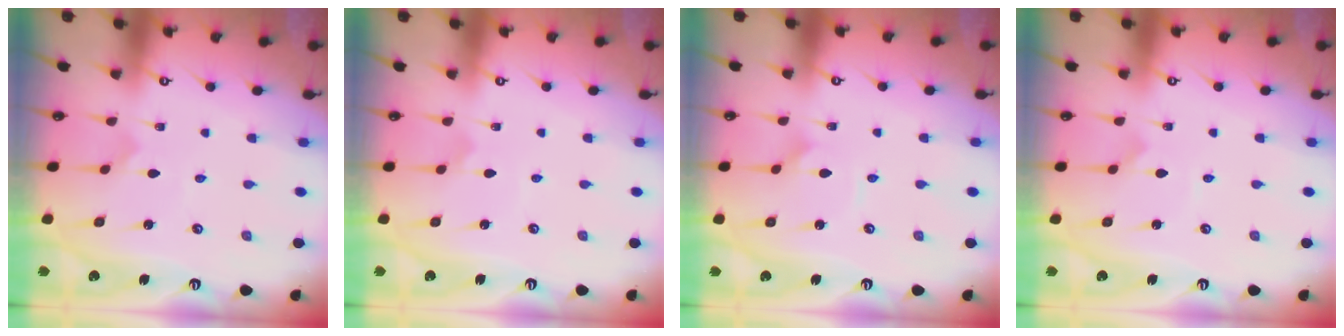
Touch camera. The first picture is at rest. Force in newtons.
{"total": 0.8, "press": 0.8, "slide": 0.0}
{"total": 1.9, "press": 1.9, "slide": 0.0}
{"total": 0.6, "press": 0.5, "slide": 0.1}